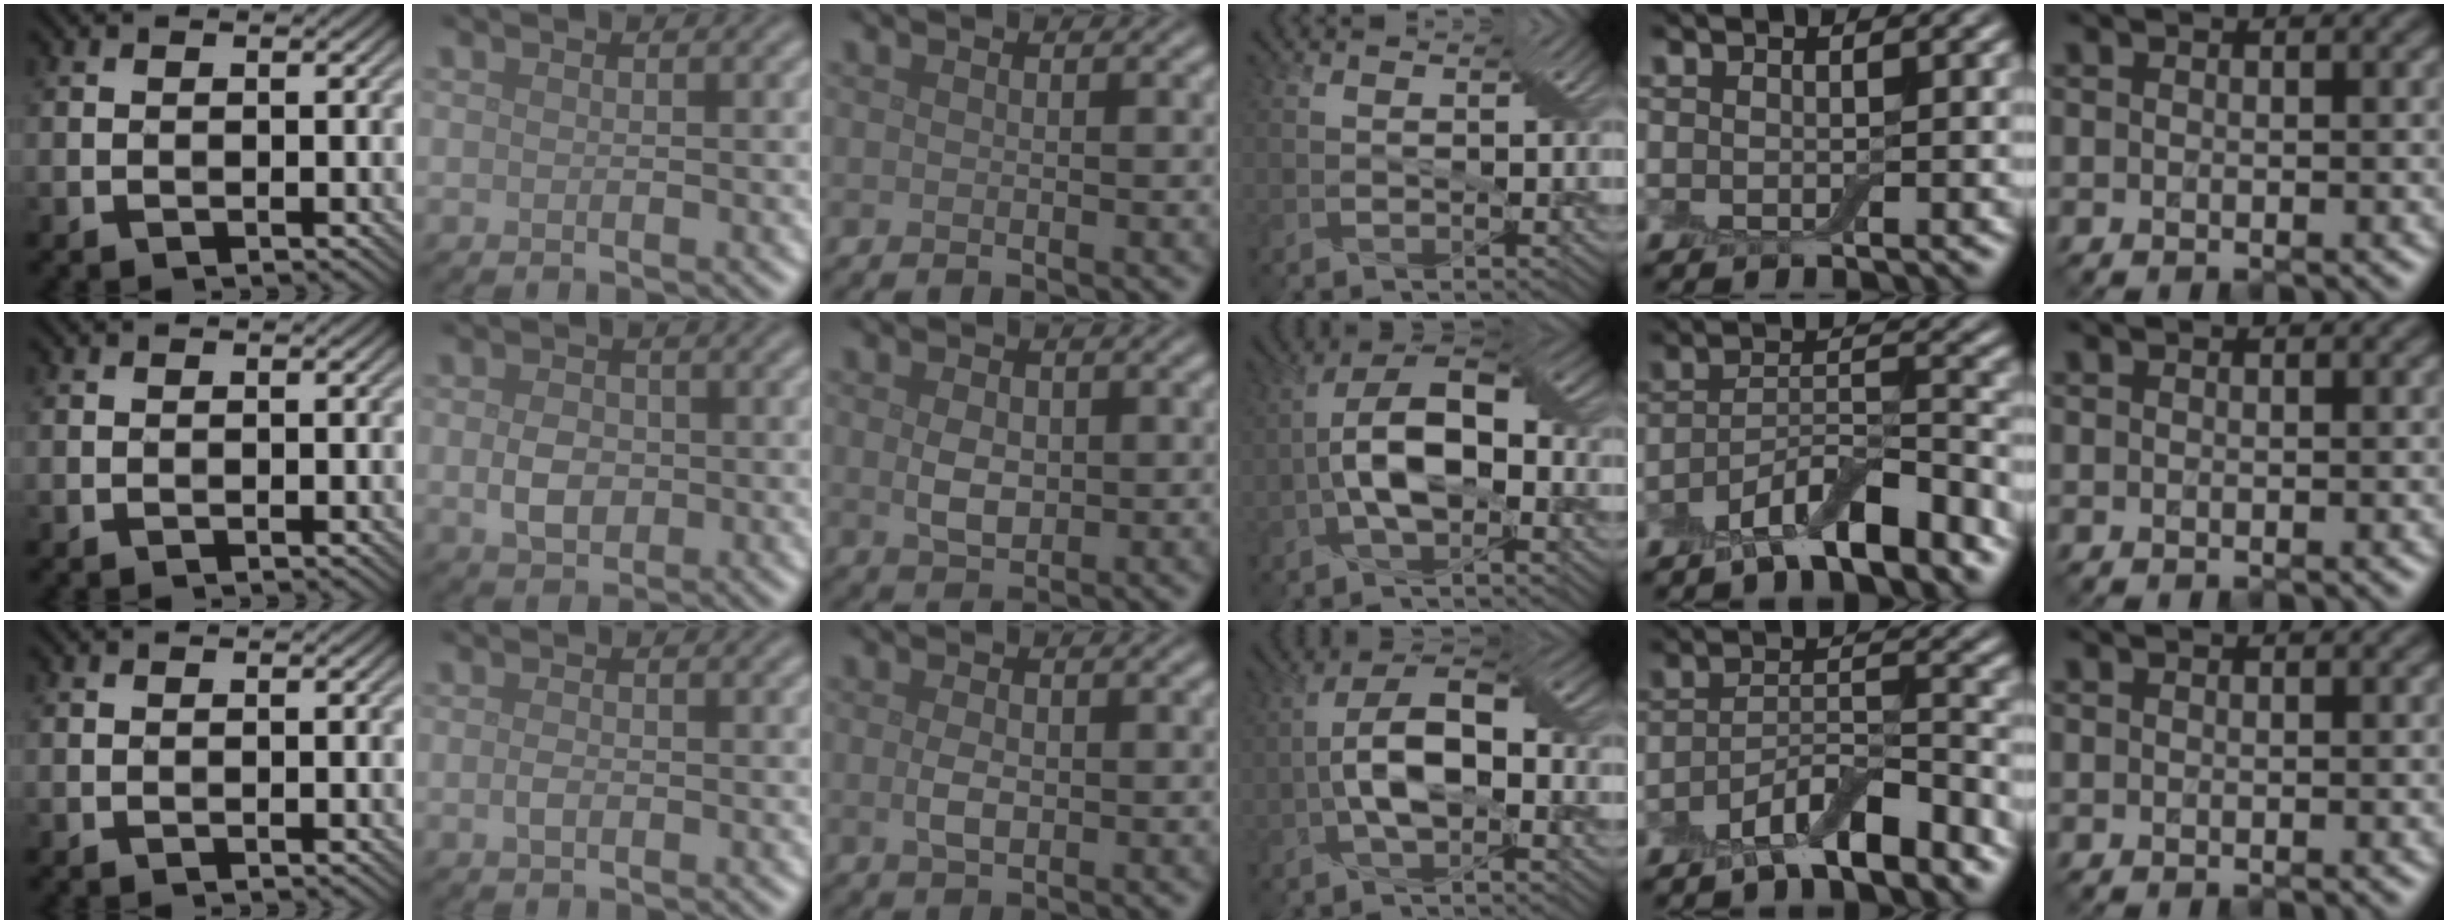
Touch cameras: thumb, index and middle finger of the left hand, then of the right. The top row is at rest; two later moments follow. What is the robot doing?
{"motion": "fold", "object": "apron"}